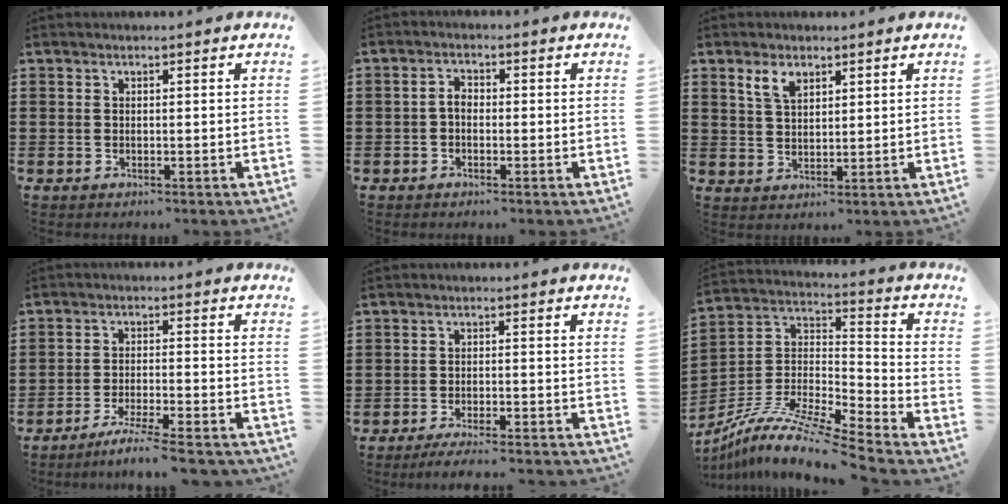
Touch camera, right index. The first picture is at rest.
{"total": 2.1, "force": [-0.7, 1.2, 1.6], "torque": [-0.040, 0.001, -0.016]}
{"total": 3.5, "force": [2.3, 1.8, 2.0], "torque": [-0.047, 0.006, 0.042]}
{"total": 5.4, "force": [-4.9, -0.5, 2.1], "torque": [-0.041, -0.015, -0.095]}
{"total": 3.3, "force": [-3.1, -0.2, 1.1], "torque": [-0.018, -0.004, -0.060]}
{"total": 10.8, "force": [-8.8, 1.2, 6.1], "torque": [-0.126, 0.003, -0.178]}